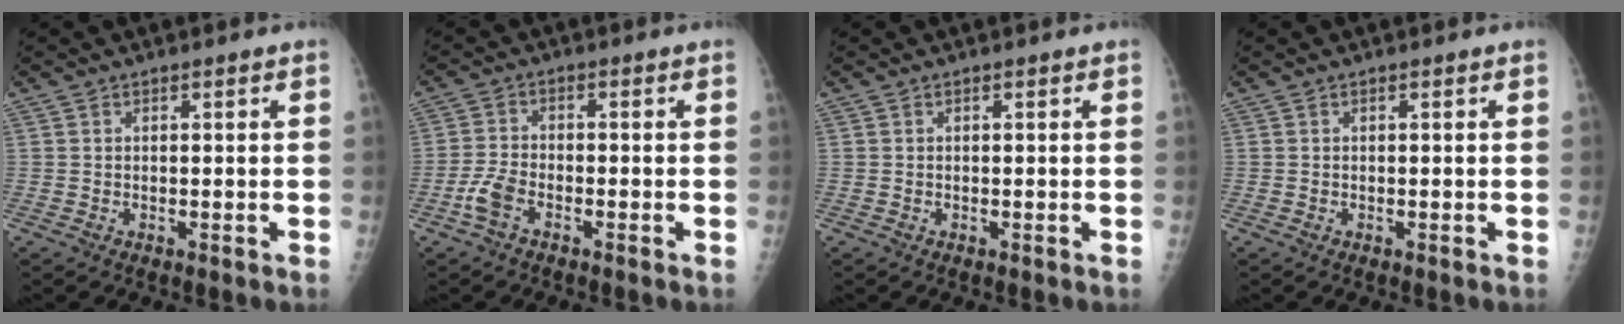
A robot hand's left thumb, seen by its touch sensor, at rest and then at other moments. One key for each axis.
{"total": 4.1, "fx": -2.4, "fy": 1.9, "fz": 2.7, "tx": -0.062, "ty": 0.011, "tz": -0.051}
{"total": 0.0}
{"total": 0.0}